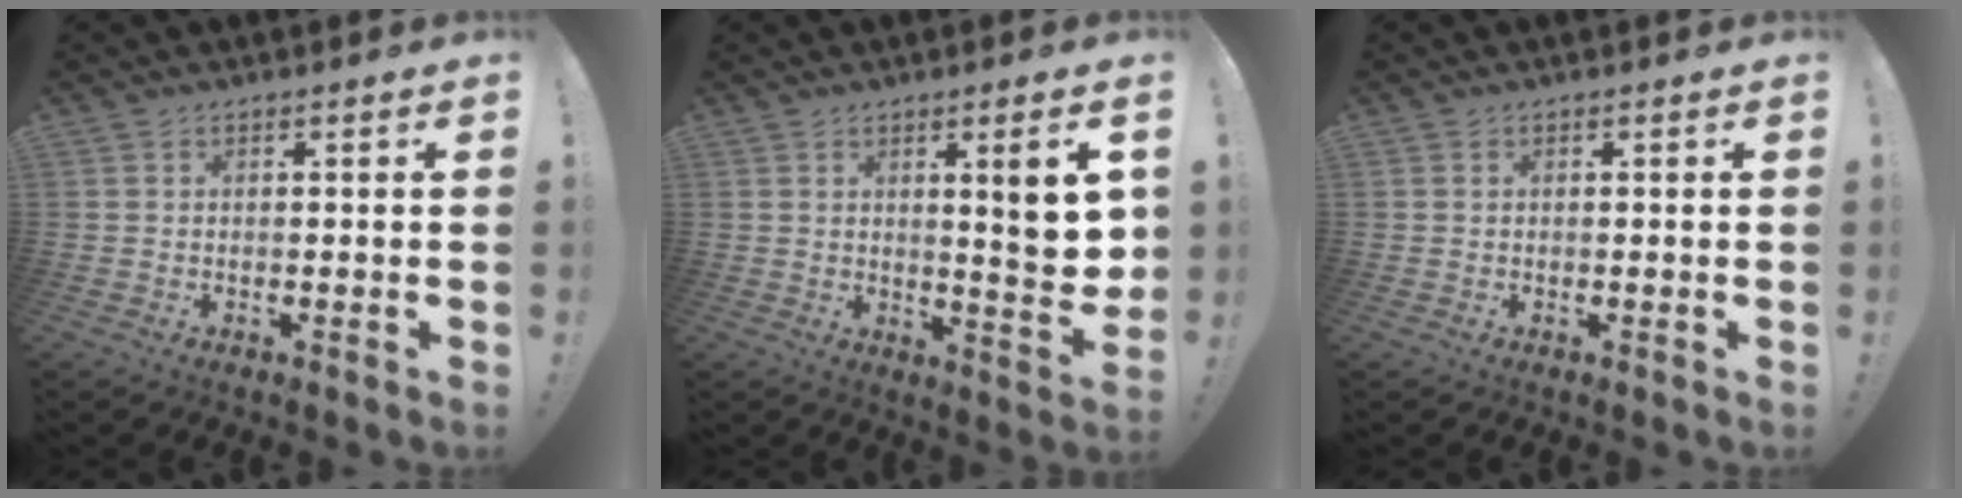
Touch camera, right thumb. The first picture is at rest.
{"total": 9.6, "force": [2.8, 1.1, 9.1], "torque": [-0.107, -0.026, 0.038]}
{"total": 0.0}